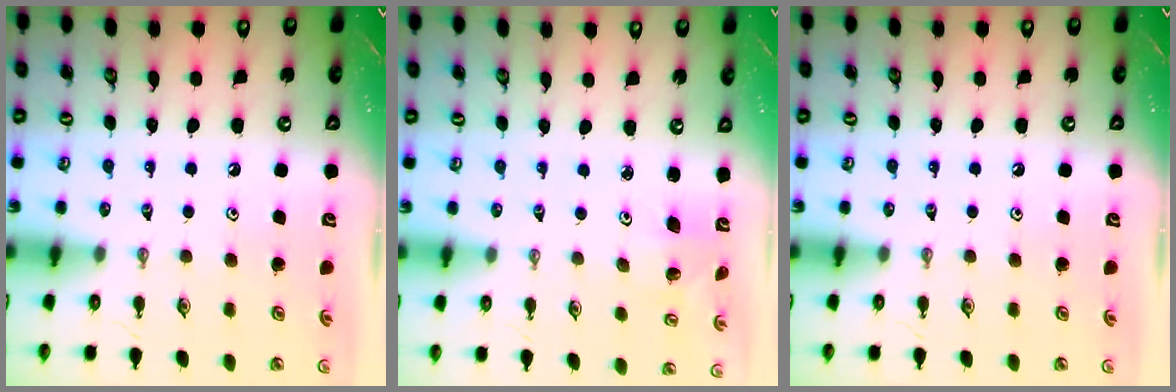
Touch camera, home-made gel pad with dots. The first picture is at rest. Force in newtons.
{"total": 1.9, "press": 1.9, "slide": 0.1}
{"total": 0.0}